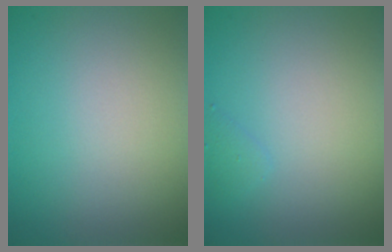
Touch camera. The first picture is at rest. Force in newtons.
{"total": 0.8, "press": 0.8, "slide": 0.0}